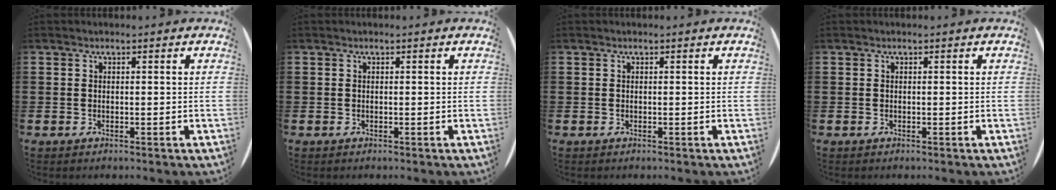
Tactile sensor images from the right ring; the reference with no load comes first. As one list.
[{"total": 0.0}, {"total": 0.0}, {"total": 0.0}]